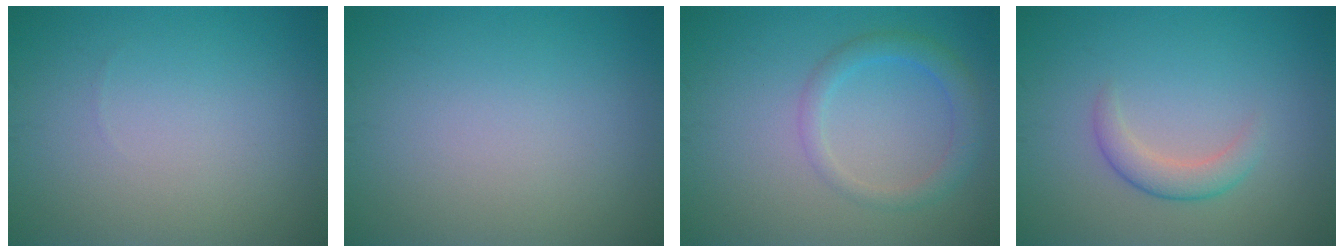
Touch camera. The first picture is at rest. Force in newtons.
{"total": 0.0}
{"total": 2.7, "press": 2.7, "slide": 0.1}
{"total": 2.3, "press": 2.3, "slide": 0.1}